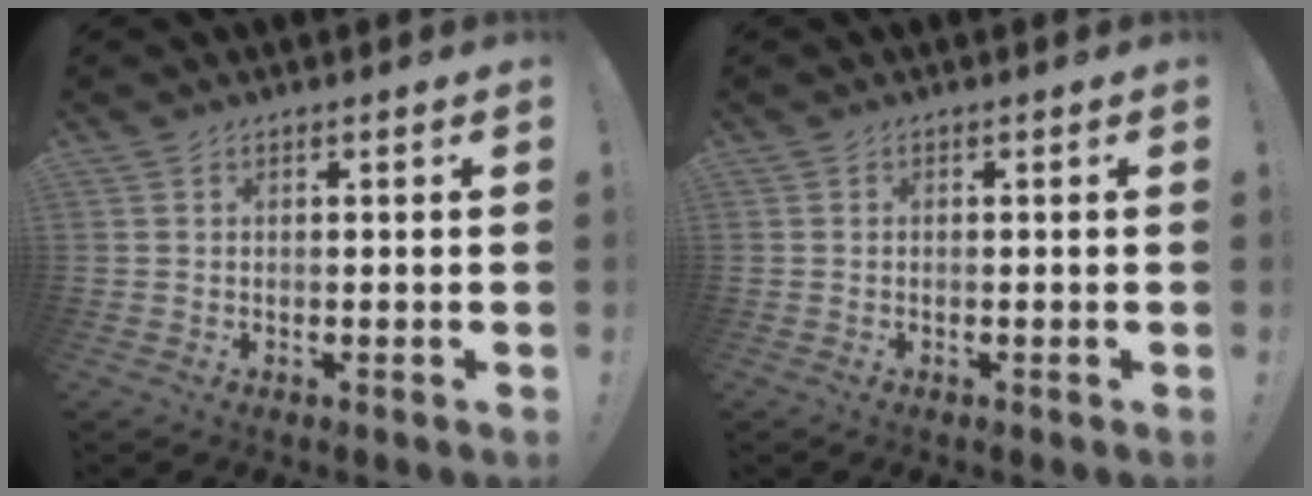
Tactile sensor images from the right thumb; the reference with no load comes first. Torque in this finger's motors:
{"motor_torque": [0.87, 0.06, 0.14, 0.14, 0.06]}